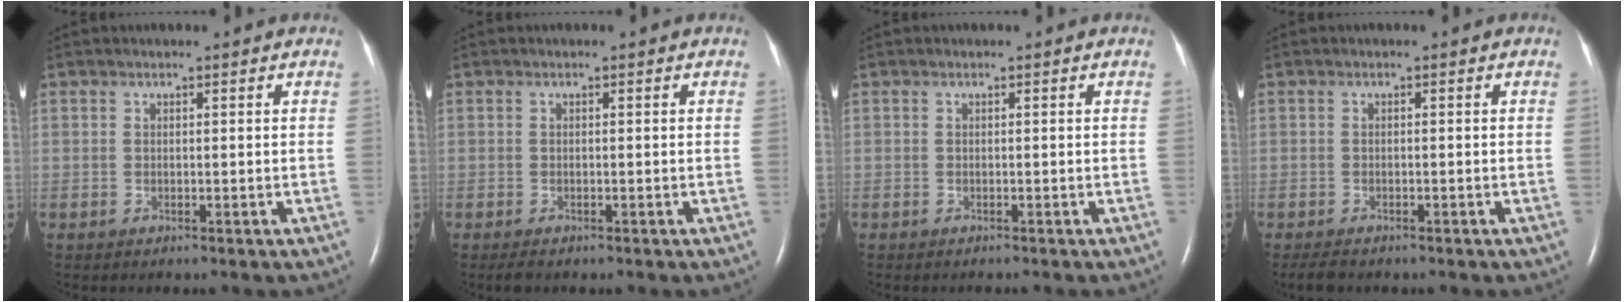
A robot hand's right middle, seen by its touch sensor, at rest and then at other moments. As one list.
[{"total": 1.0, "force": [-0.8, 0.3, 0.6], "torque": [-0.016, -0.004, -0.012]}, {"total": 0.7, "force": [-0.6, 0.1, 0.2], "torque": [-0.006, -0.002, -0.008]}, {"total": 2.1, "force": [-1.8, 0.6, 0.9], "torque": [-0.022, -0.006, -0.025]}]